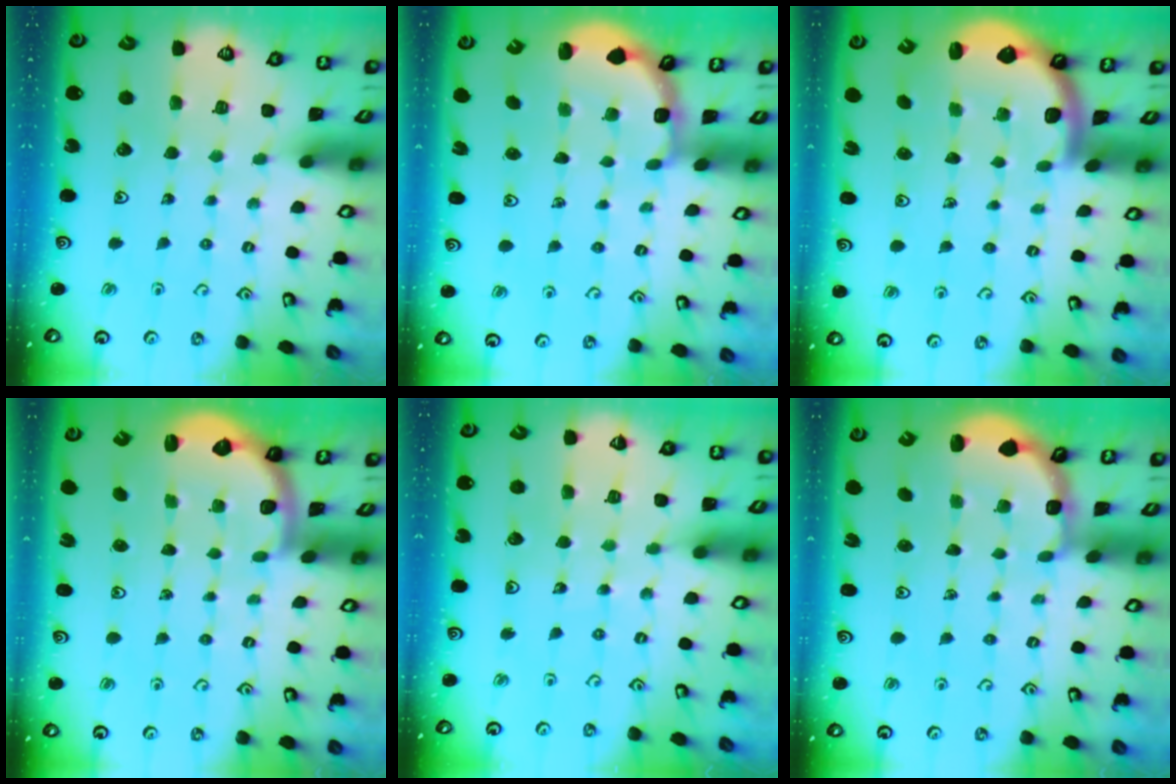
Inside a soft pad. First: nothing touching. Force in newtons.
{"total": 2.8, "press": 2.5, "slide": 1.4}
{"total": 2.4, "press": 2.3, "slide": 0.4}
{"total": 2.3, "press": 2.0, "slide": 1.2}
{"total": 5.2, "press": 4.6, "slide": 2.3}
{"total": 2.7, "press": 2.4, "slide": 1.4}